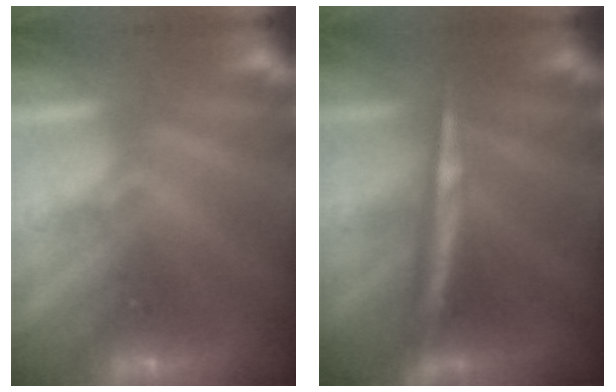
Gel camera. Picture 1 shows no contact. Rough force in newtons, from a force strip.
{"total": 2.9}